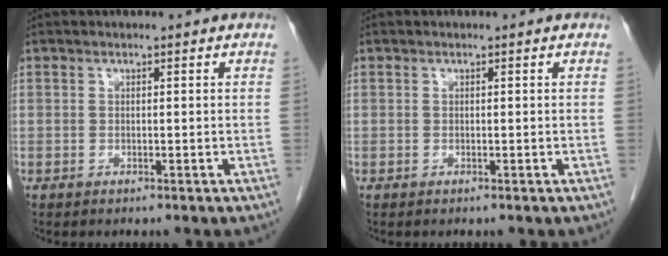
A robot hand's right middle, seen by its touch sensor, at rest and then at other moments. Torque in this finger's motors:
{"motor_torque": [-0.03, 0.03, 0.00, -0.01]}